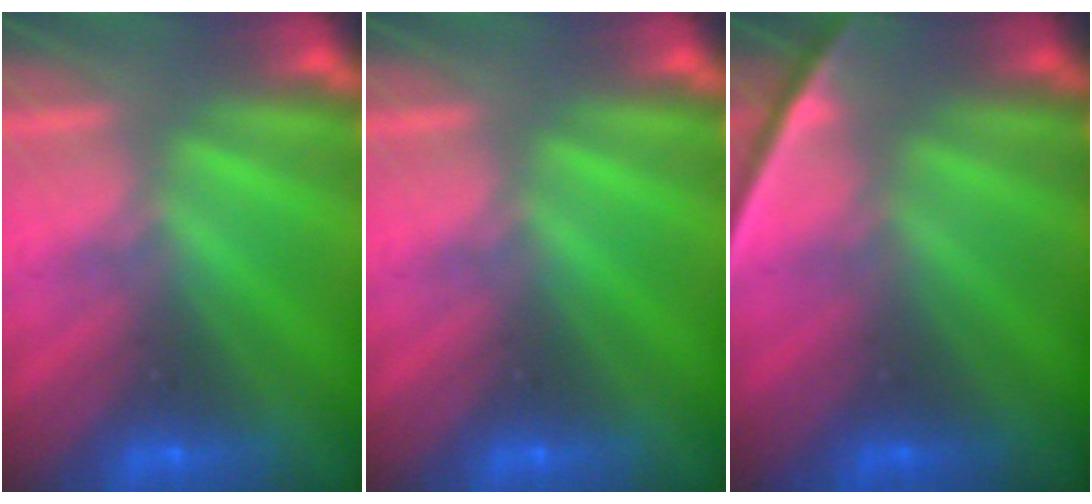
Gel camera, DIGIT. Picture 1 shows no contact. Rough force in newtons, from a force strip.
{"total": 0.0}
{"total": 2.2}